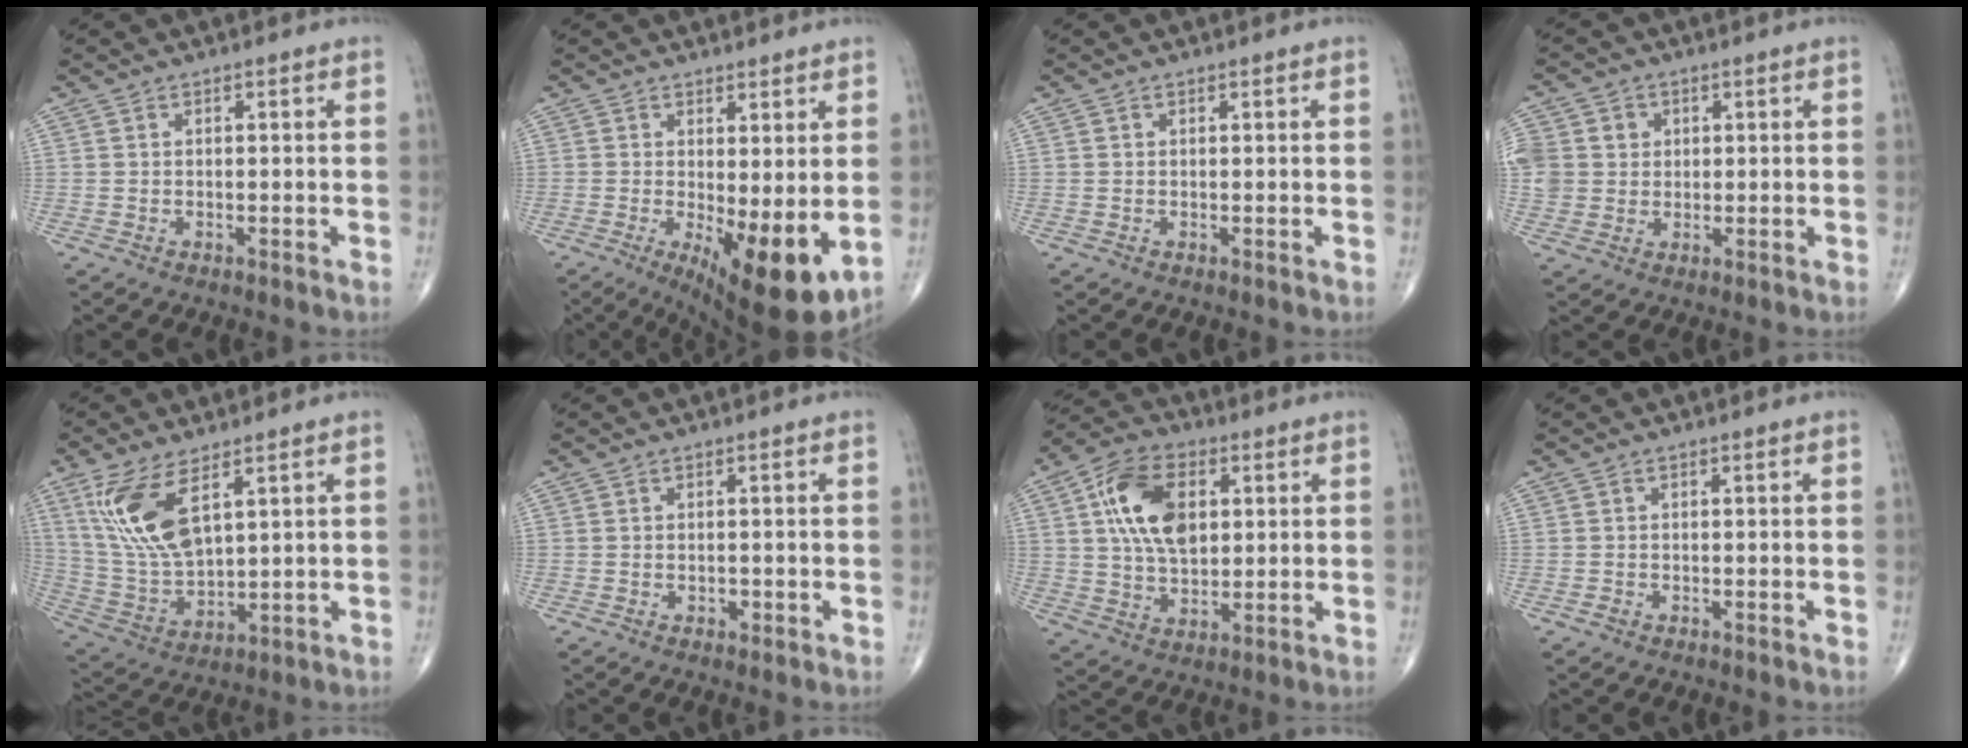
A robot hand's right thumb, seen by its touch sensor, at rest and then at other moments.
{"total": 11.2, "force": [-1.4, 3.7, 10.5], "torque": [-0.155, -0.027, -0.010]}
{"total": 0.0}
{"total": 9.5, "force": [2.0, 8.6, 3.6], "torque": [-0.075, 0.014, 0.044]}
{"total": 13.5, "force": [6.1, 5.8, 10.5], "torque": [-0.217, -0.023, 0.136]}
{"total": 1.2, "force": [-0.3, 0.9, 0.8], "torque": [-0.009, 0.000, -0.003]}
{"total": 14.2, "force": [3.5, 8.6, 10.7], "torque": [-0.177, -0.001, 0.061]}
{"total": 0.8, "force": [-0.3, 0.6, 0.2], "torque": [-0.002, 0.001, -0.007]}